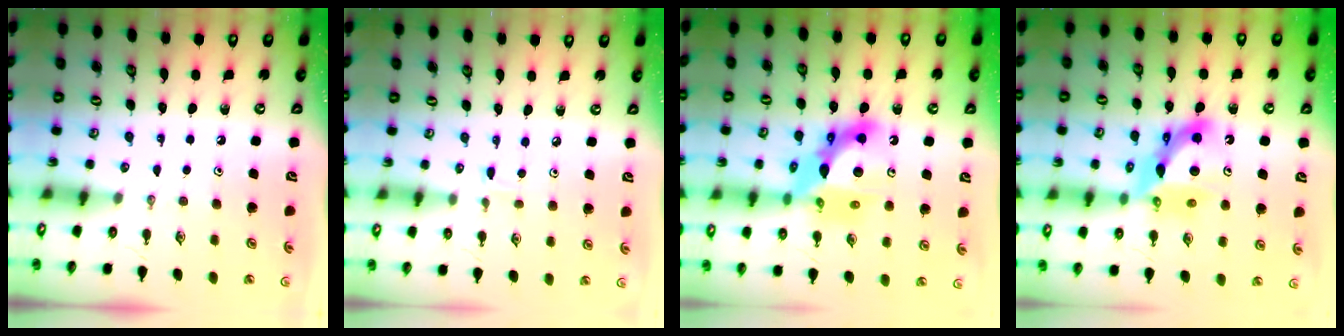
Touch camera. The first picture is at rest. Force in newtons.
{"total": 1.9, "press": 1.9, "slide": 0.2}
{"total": 16.2, "press": 16.1, "slide": 1.6}
{"total": 11.4, "press": 11.0, "slide": 3.0}